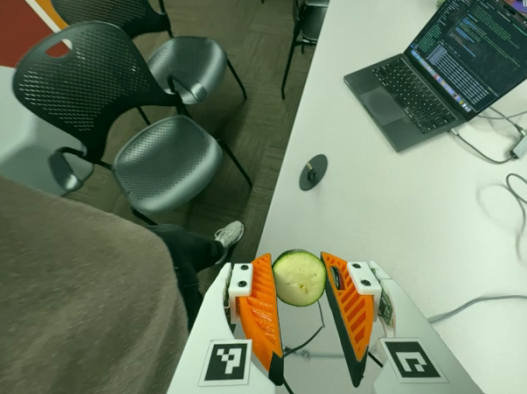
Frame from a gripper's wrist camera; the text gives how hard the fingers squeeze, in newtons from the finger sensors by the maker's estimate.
{"total": 8.3, "left": 7.6, "right": 8.9}